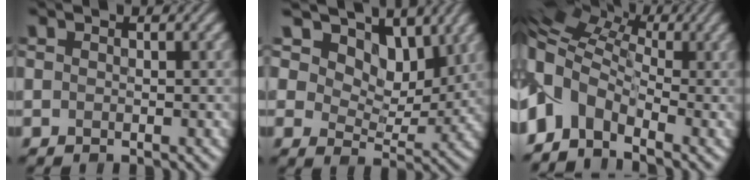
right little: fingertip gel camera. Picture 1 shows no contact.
{"total": 12.0, "force": [7.4, 7.0, 6.4], "torque": [-0.127, -0.004, 0.118]}
{"total": 9.5, "force": [-0.9, 6.9, 6.4], "torque": [-0.145, 0.006, -0.032]}